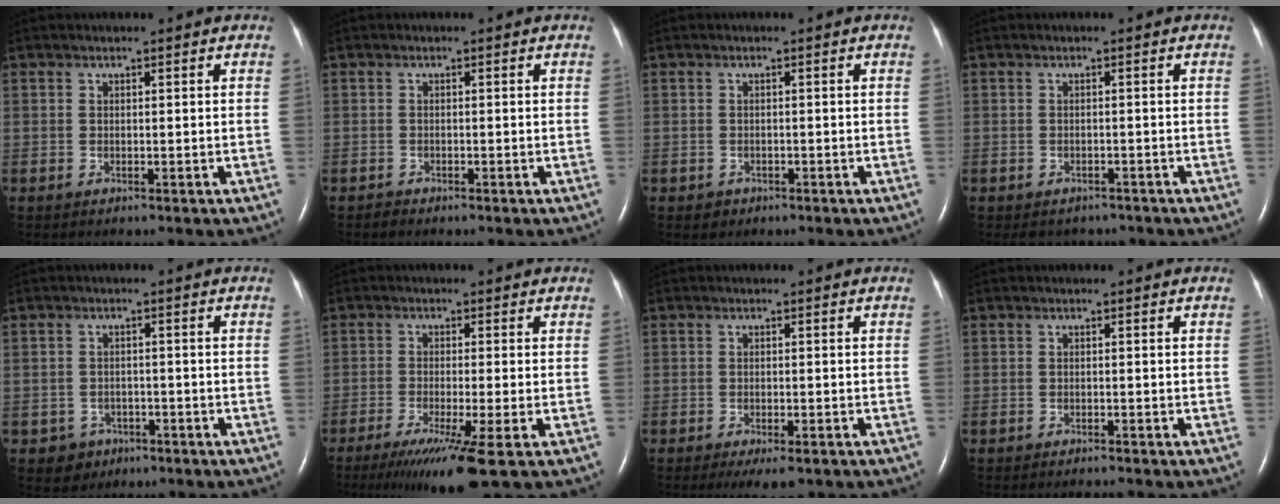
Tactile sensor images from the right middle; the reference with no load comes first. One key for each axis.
{"total": 0.6, "fx": -0.5, "fy": 0.2, "fz": -0.1, "tx": -0.004, "ty": -0.001, "tz": -0.011}
{"total": 1.2, "fx": -0.7, "fy": 1.0, "fz": 0.0, "tx": -0.002, "ty": 0.004, "tz": -0.008}
{"total": 3.9, "fx": -3.4, "fy": 1.9, "fz": 0.2, "tx": 0.000, "ty": 0.007, "tz": -0.039}
{"total": 3.3, "fx": -1.7, "fy": 2.8, "fz": -0.1, "tx": 0.001, "ty": 0.013, "tz": -0.021}
{"total": 8.7, "fx": -5.4, "fy": -0.9, "fz": 6.8, "tx": -0.114, "ty": -0.029, "tz": -0.088}
{"total": 4.3, "fx": -3.1, "fy": 1.2, "fz": 2.8, "tx": -0.038, "ty": -0.007, "tz": -0.042}
{"total": 1.4, "fx": -1.4, "fy": -0.3, "fz": 0.2, "tx": -0.006, "ty": -0.004, "tz": -0.020}